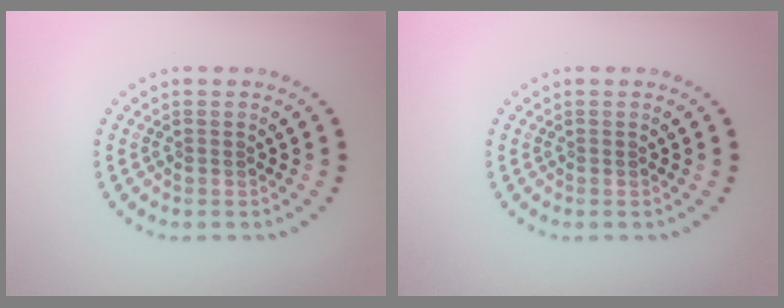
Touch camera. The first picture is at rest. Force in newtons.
{"total": 0.0}